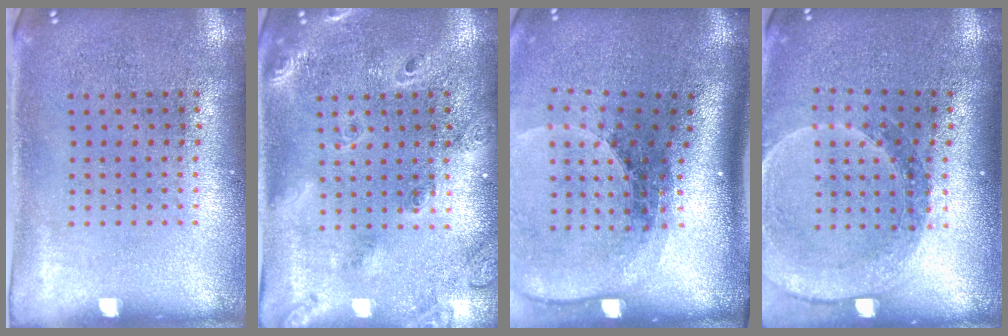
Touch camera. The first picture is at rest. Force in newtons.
{"total": 1.8, "press": 1.7, "slide": 0.7}
{"total": 2.6, "press": 1.9, "slide": 1.8}
{"total": 1.5, "press": 1.5, "slide": 0.1}